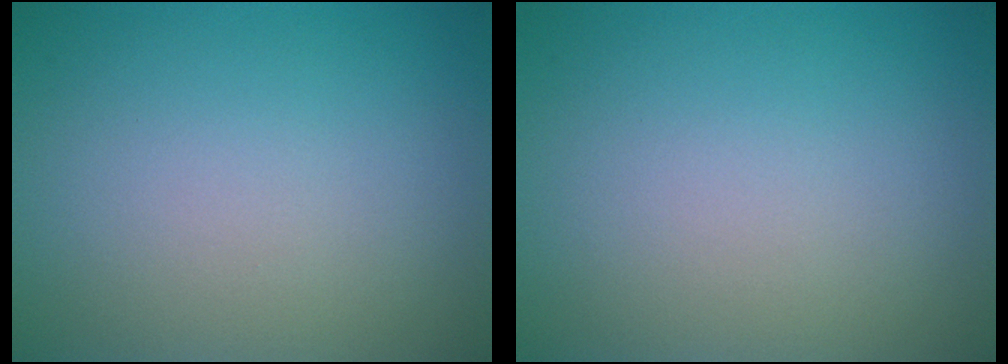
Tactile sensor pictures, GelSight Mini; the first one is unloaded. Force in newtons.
{"total": 0.0}